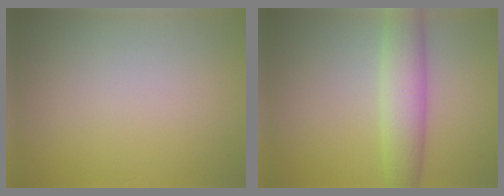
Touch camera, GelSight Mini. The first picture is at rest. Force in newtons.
{"total": 4.8, "press": 4.8, "slide": 0.1}